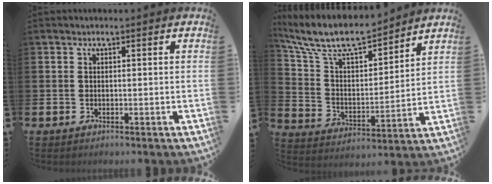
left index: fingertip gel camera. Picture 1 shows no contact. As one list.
[{"total": 9.8, "force": [8.8, 2.4, 3.4], "torque": [-0.114, -0.056, 0.155]}]